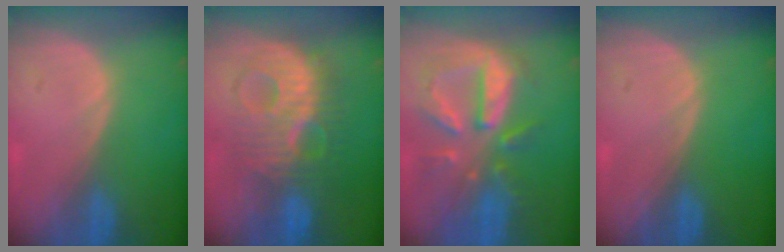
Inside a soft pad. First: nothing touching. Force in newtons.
{"total": 10.1, "press": 10.1, "slide": 0.3}
{"total": 10.8, "press": 9.5, "slide": 5.1}
{"total": 0.0}